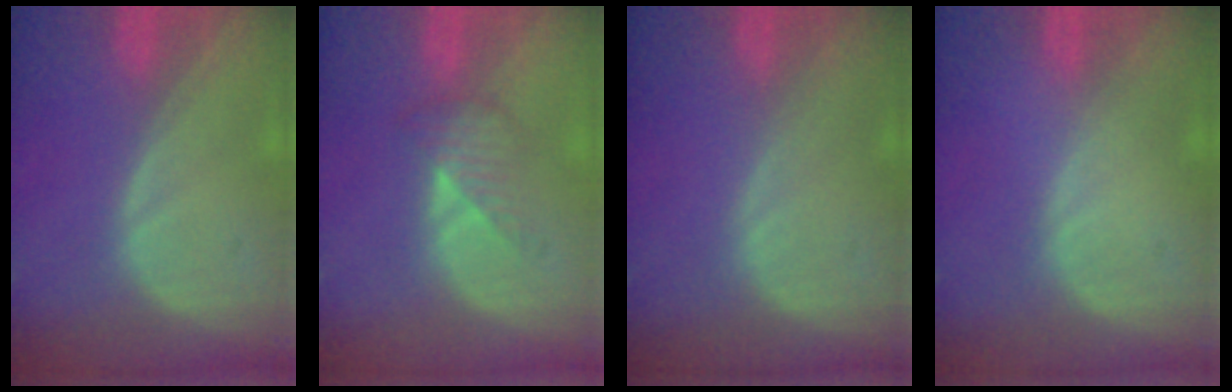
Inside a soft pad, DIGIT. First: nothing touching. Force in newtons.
{"total": 3.4, "press": 3.1, "slide": 1.4}
{"total": 0.0}
{"total": 0.0}